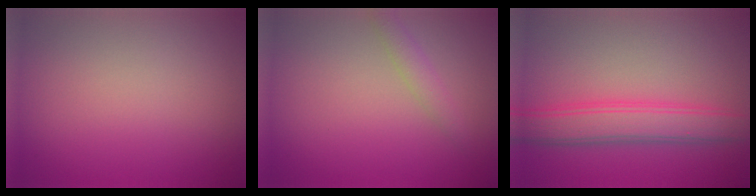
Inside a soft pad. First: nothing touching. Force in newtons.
{"total": 1.5, "press": 1.5, "slide": 0.0}
{"total": 4.9, "press": 4.9, "slide": 0.2}